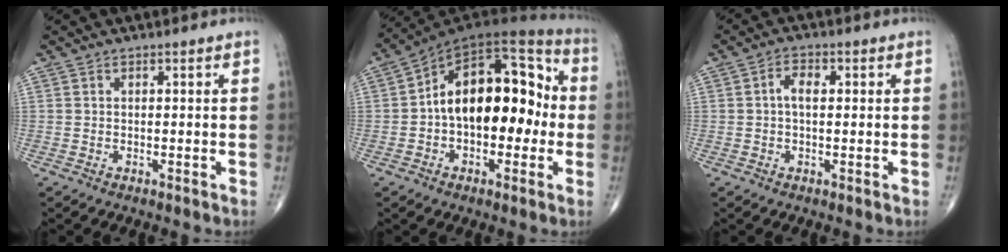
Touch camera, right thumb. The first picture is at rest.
{"total": 20.3, "force": [-0.5, 11.9, 16.5], "torque": [-0.228, 0.053, -0.016]}
{"total": 3.6, "force": [0.5, 2.0, 3.0], "torque": [-0.054, 0.010, 0.006]}